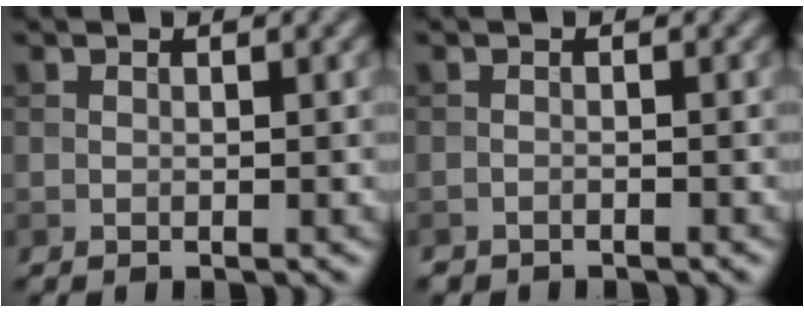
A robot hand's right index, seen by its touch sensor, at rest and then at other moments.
{"total": 0.9, "force": [-0.9, 0.2, 0.0], "torque": [0.003, -0.004, -0.018]}